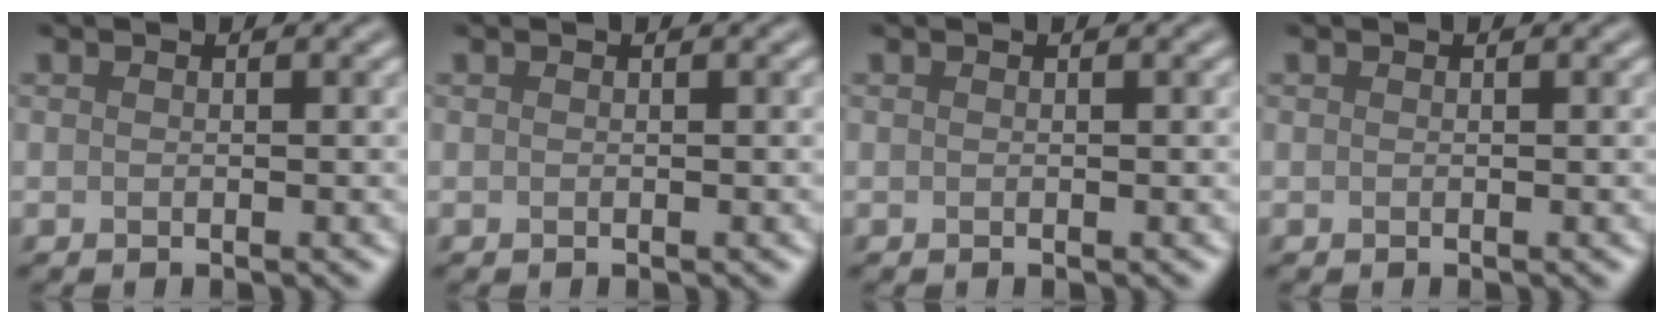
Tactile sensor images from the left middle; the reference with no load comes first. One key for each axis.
{"total": 0.0}
{"total": 0.0}
{"total": 0.0}